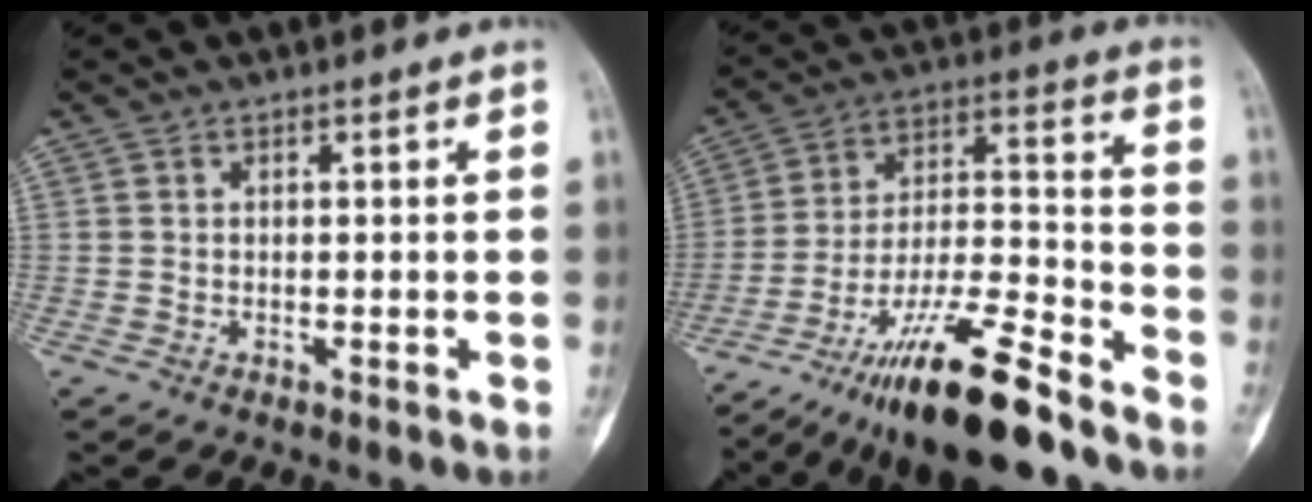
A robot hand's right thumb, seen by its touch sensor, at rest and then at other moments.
{"total": 19.9, "force": [-14.4, 4.1, 13.1], "torque": [-0.247, 0.073, -0.250]}